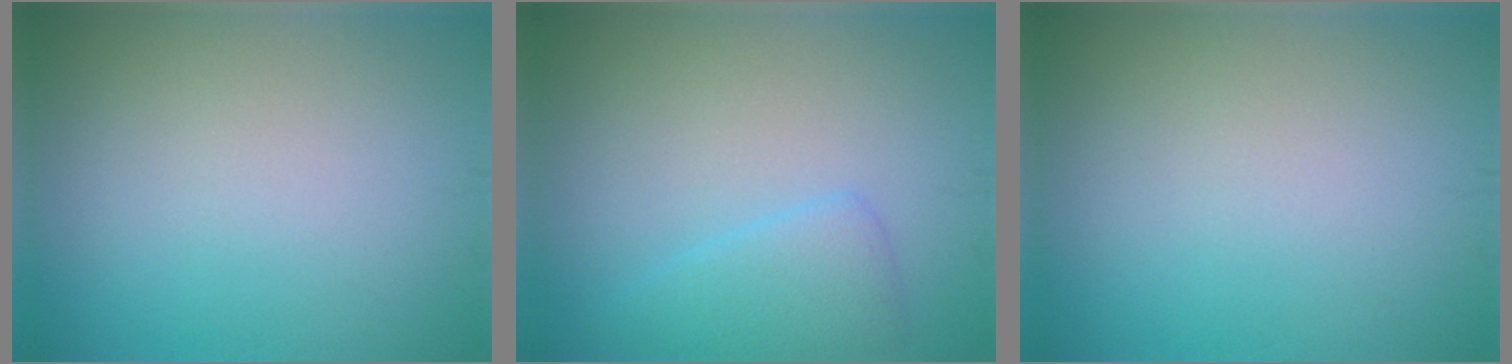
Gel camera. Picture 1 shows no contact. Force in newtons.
{"total": 2.7, "press": 2.6, "slide": 0.3}
{"total": 0.0}